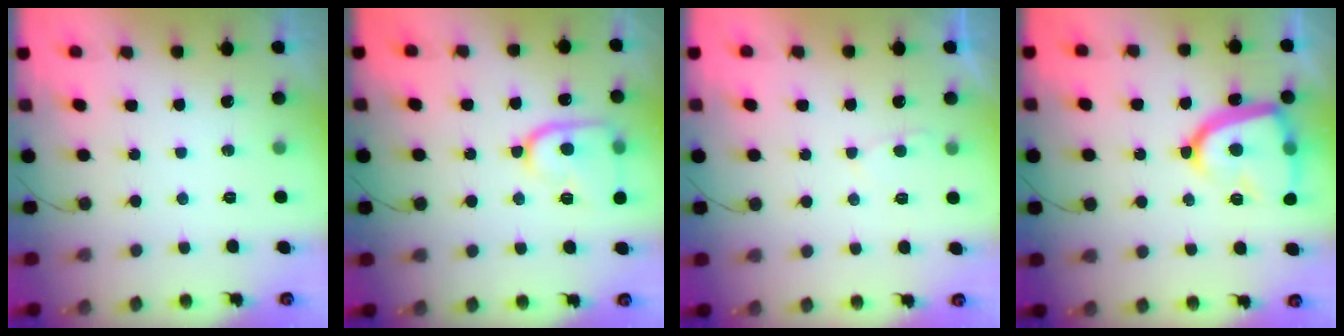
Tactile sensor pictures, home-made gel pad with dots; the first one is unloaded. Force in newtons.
{"total": 13.3, "press": 13.2, "slide": 1.4}
{"total": 2.5, "press": 2.5, "slide": 0.4}
{"total": 17.4, "press": 17.3, "slide": 1.7}